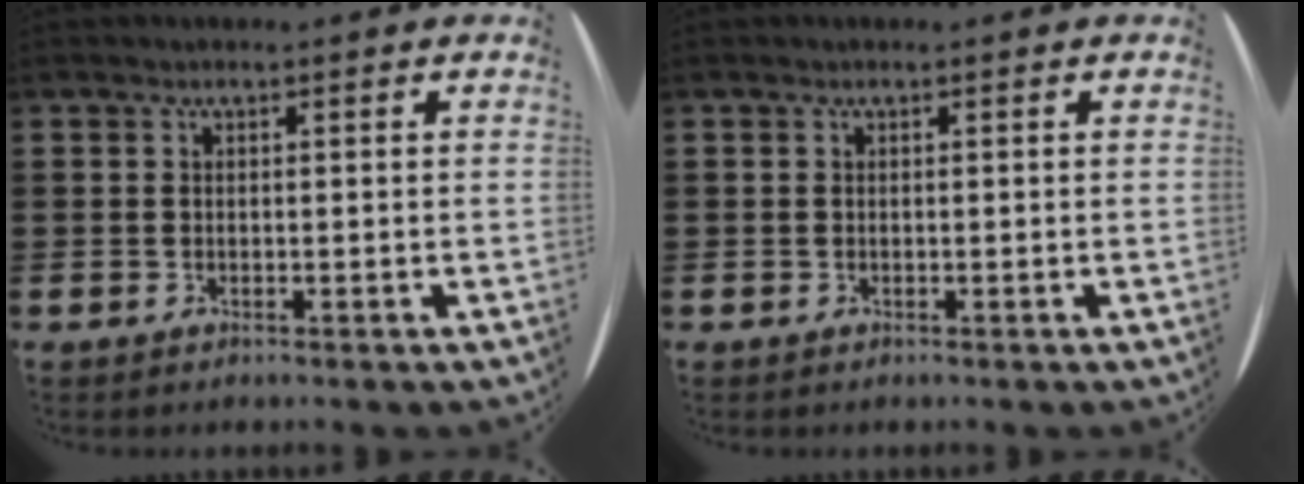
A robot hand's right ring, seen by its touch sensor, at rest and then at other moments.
{"total": 0.0}